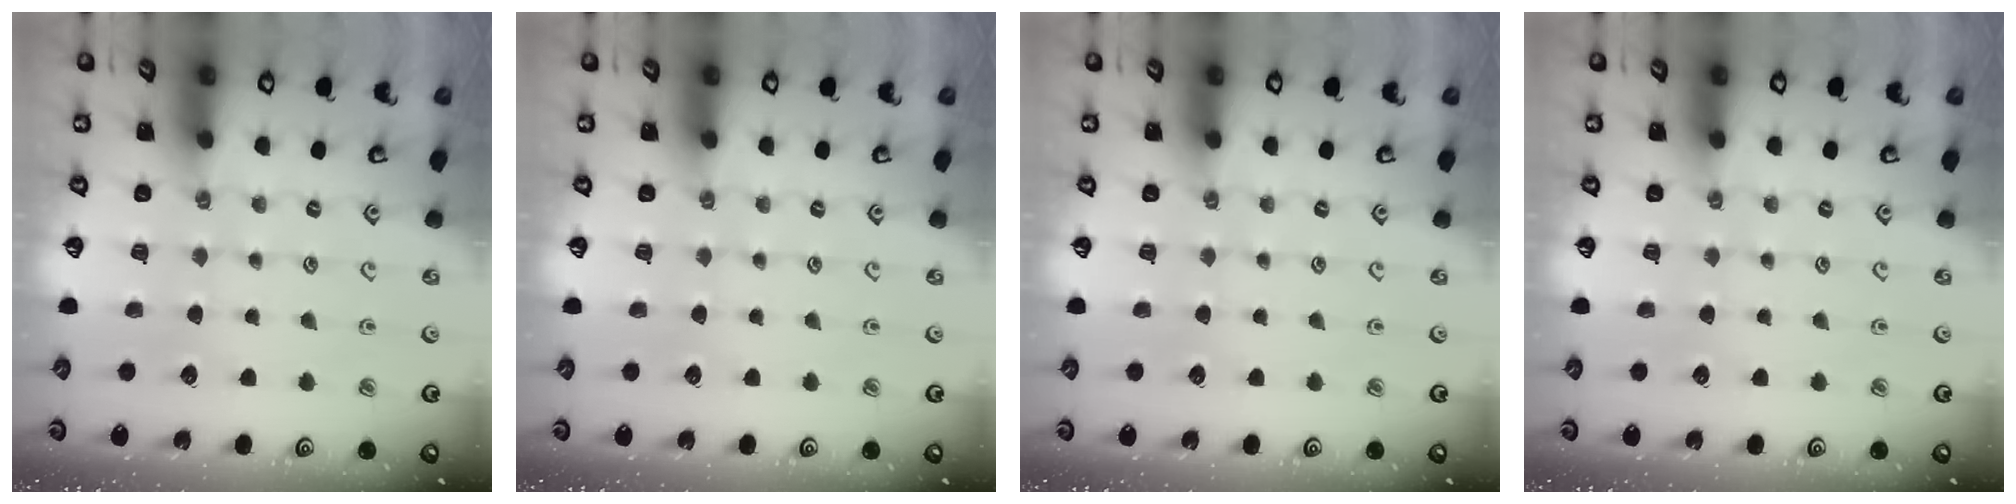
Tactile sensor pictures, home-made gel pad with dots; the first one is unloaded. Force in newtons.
{"total": 0.0}
{"total": 0.0}
{"total": 0.0}